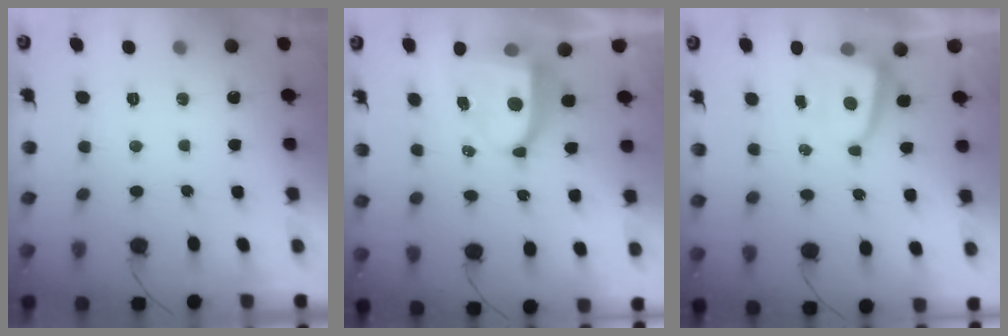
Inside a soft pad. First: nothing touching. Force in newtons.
{"total": 9.0, "press": 8.9, "slide": 1.1}
{"total": 2.7, "press": 2.6, "slide": 0.4}